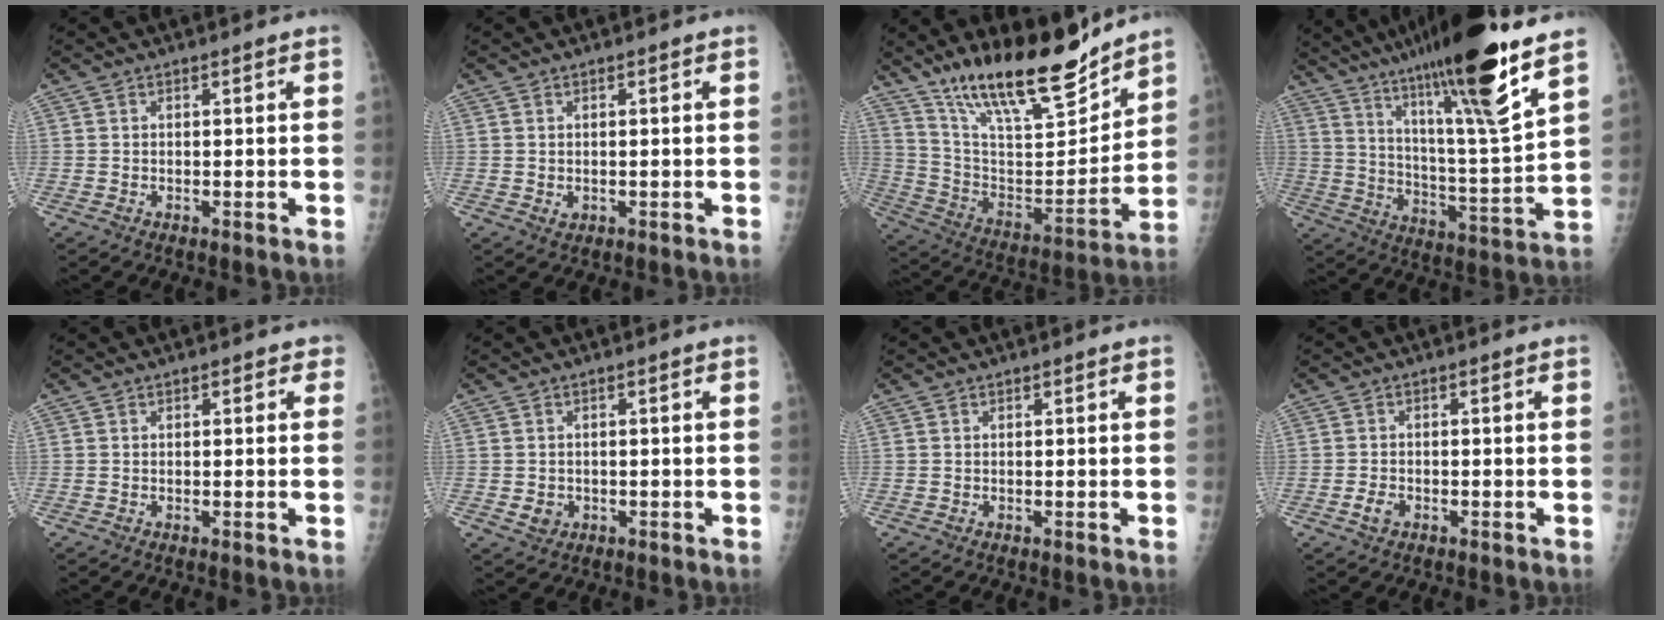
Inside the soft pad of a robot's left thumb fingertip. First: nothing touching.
{"total": 0.9, "force": [-0.1, 0.8, 0.5], "torque": [-0.006, -0.001, 0.003]}
{"total": 22.2, "force": [17.6, 5.8, 12.3], "torque": [-0.174, -0.095, 0.305]}
{"total": 23.7, "force": [15.5, 1.7, 17.9], "torque": [-0.280, -0.058, 0.259]}
{"total": 1.4, "force": [0.6, 1.0, 0.8], "torque": [0.007, 0.002, 0.001]}
{"total": 2.3, "force": [-0.5, 2.0, 1.0], "torque": [-0.008, 0.002, -0.001]}
{"total": 0.0}
{"total": 2.1, "force": [-1.1, 1.4, 1.2], "torque": [-0.025, 0.005, -0.020]}